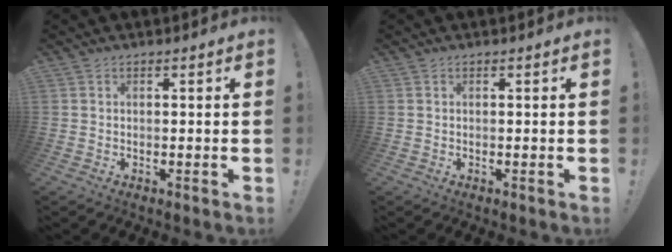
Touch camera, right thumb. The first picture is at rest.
{"total": 0.0}